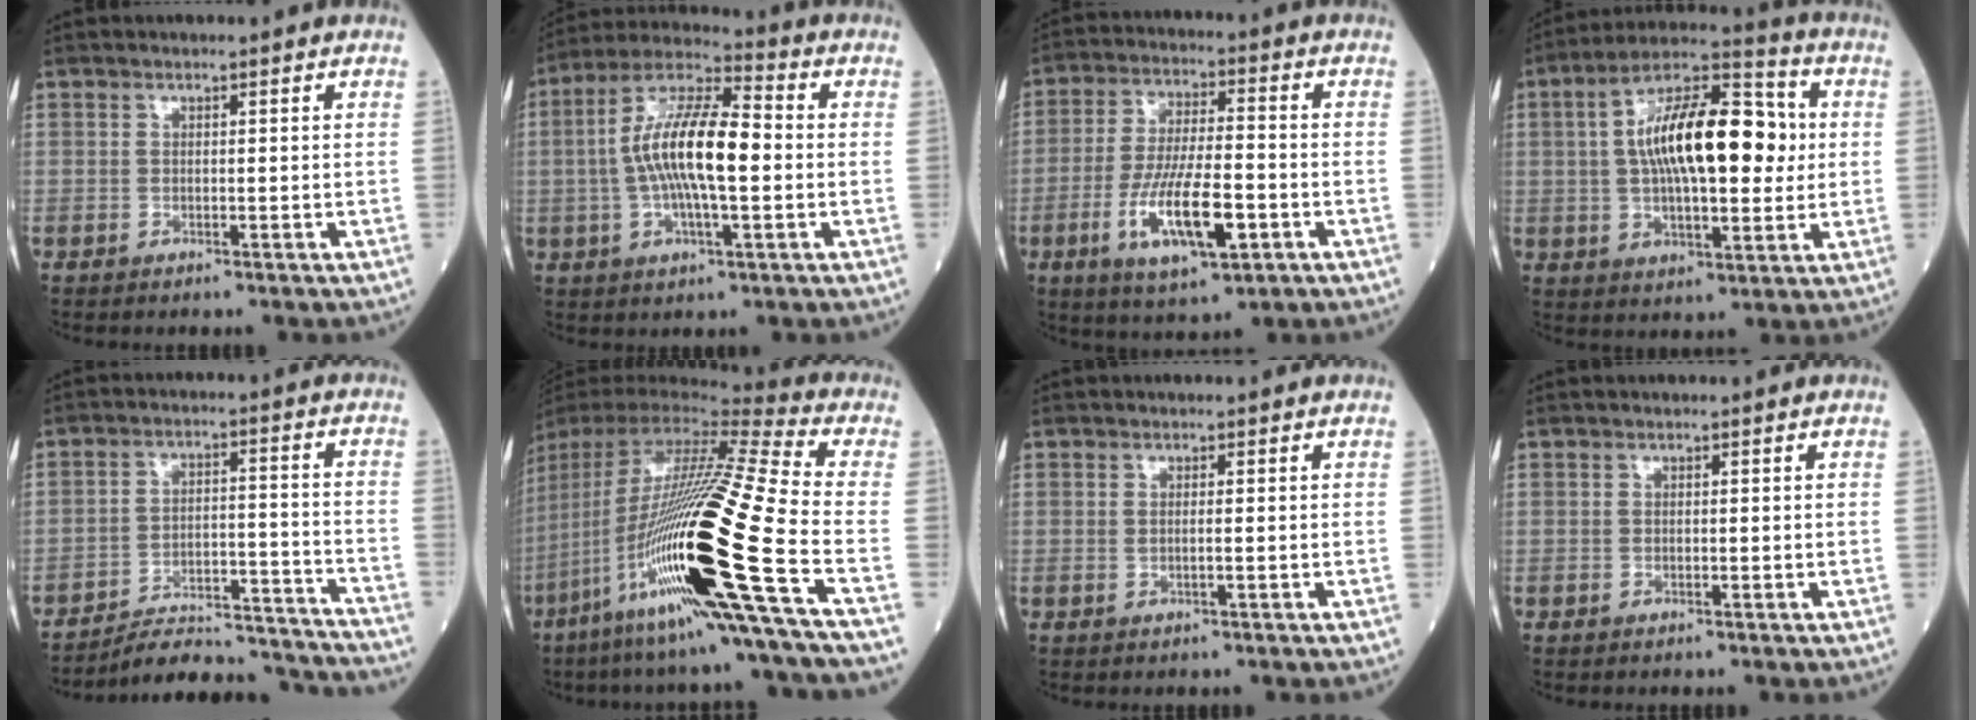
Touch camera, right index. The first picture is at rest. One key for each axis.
{"total": 13.8, "fx": -0.3, "fy": 3.3, "fz": 13.4, "tx": -0.261, "ty": 0.017, "tz": -0.008}
{"total": 12.5, "fx": -4.1, "fy": 3.0, "fz": 11.4, "tx": -0.226, "ty": -0.012, "tz": -0.068}
{"total": 17.1, "fx": 2.0, "fy": 6.0, "fz": 15.9, "tx": -0.278, "ty": 0.034, "tz": 0.032}
{"total": 17.6, "fx": -17.2, "fy": 0.7, "fz": 3.5, "tx": -0.051, "ty": 0.017, "tz": -0.245}
{"total": 30.6, "fx": -9.6, "fy": 0.3, "fz": 29.1, "tx": -0.541, "ty": -0.046, "tz": -0.183}
{"total": 0.7, "fx": 0.0, "fy": -0.2, "fz": 0.7, "tx": -0.017, "ty": -0.001, "tz": 0.002}
{"total": 0.0}